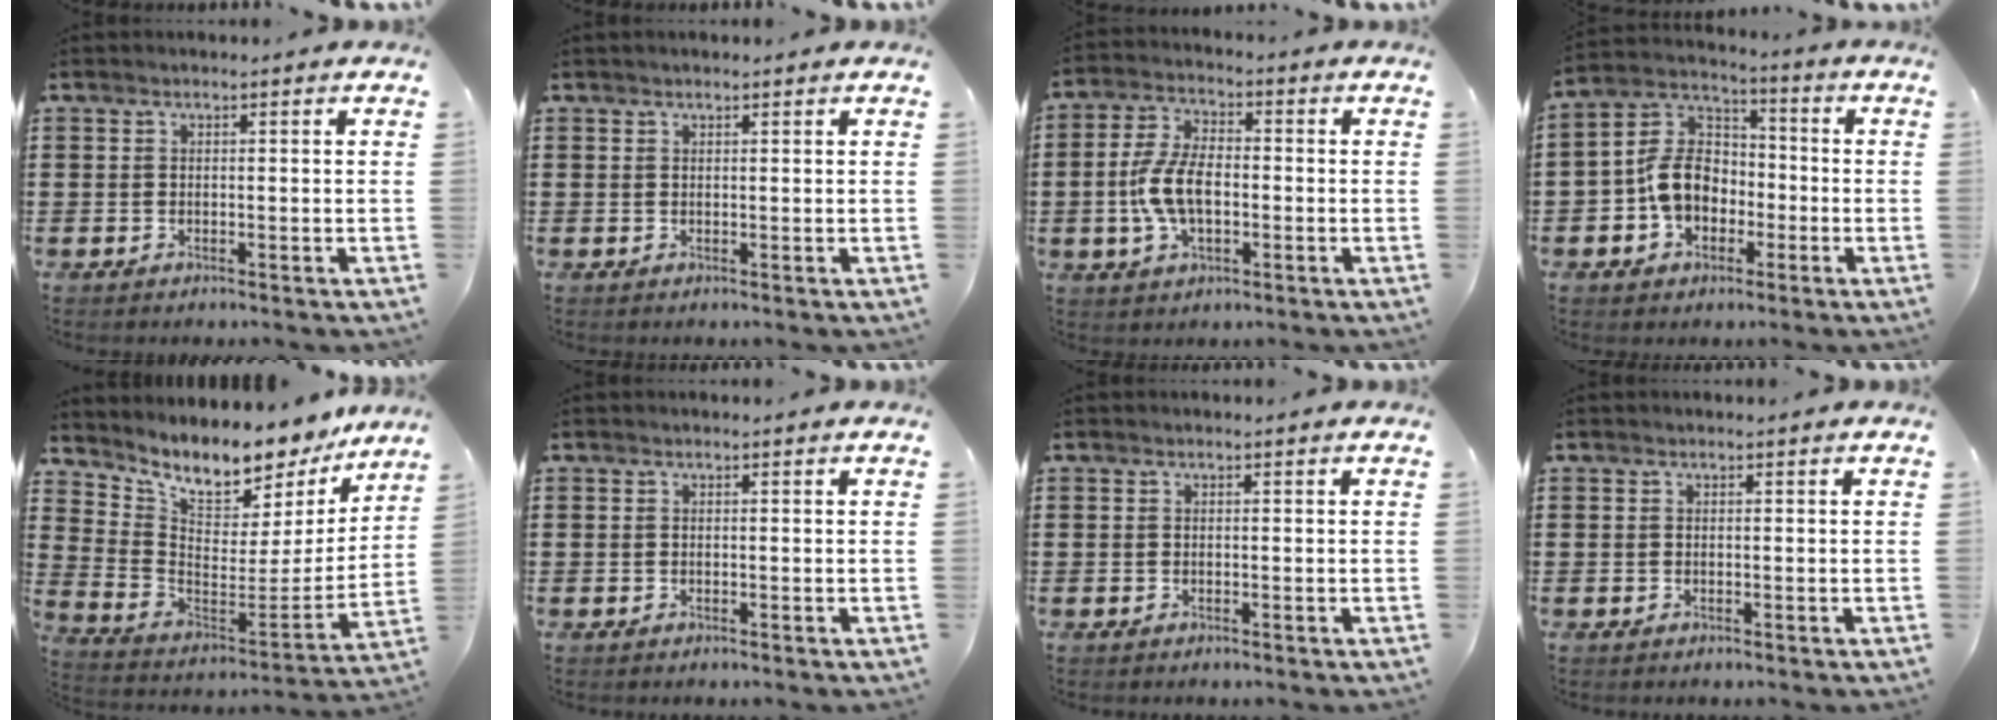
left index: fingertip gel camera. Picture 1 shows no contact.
{"total": 0.8, "force": [0.5, 0.3, 0.6], "torque": [-0.013, 0.004, 0.008]}
{"total": 8.1, "force": [-1.1, 4.1, 6.9], "torque": [-0.162, -0.002, -0.027]}
{"total": 9.2, "force": [-2.2, 7.0, 5.6], "torque": [-0.143, 0.021, -0.046]}
{"total": 8.9, "force": [8.1, 2.3, 2.7], "torque": [-0.083, -0.072, 0.138]}
{"total": 0.0}
{"total": 0.0}
{"total": 0.0}